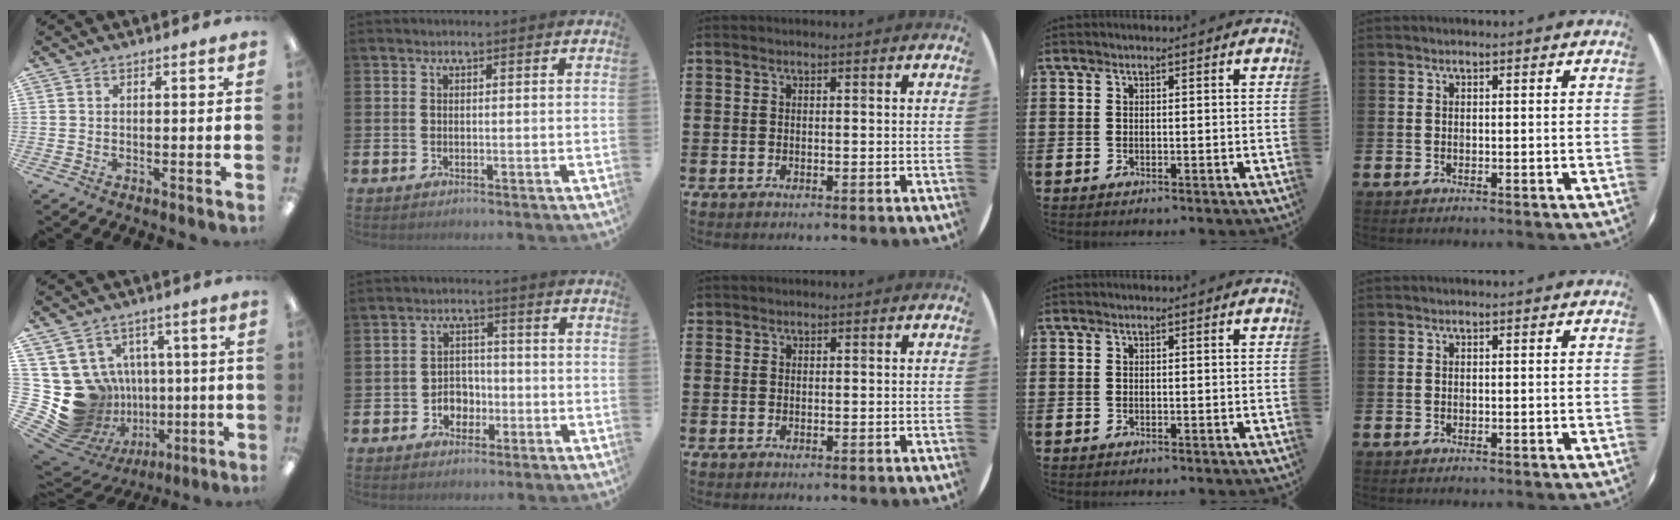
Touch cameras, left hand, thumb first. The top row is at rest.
{"thumb": {"total": 18.7, "force": [-0.8, 17.5, 6.5], "torque": [-0.146, -0.022, 0.040]}, "index": {"total": 3.4, "force": [-1.5, 2.9, 1.1], "torque": [-0.029, 0.003, -0.035]}, "middle": {"total": 0.6, "force": [0.5, 0.1, -0.2], "torque": [0.004, 0.004, 0.009]}}